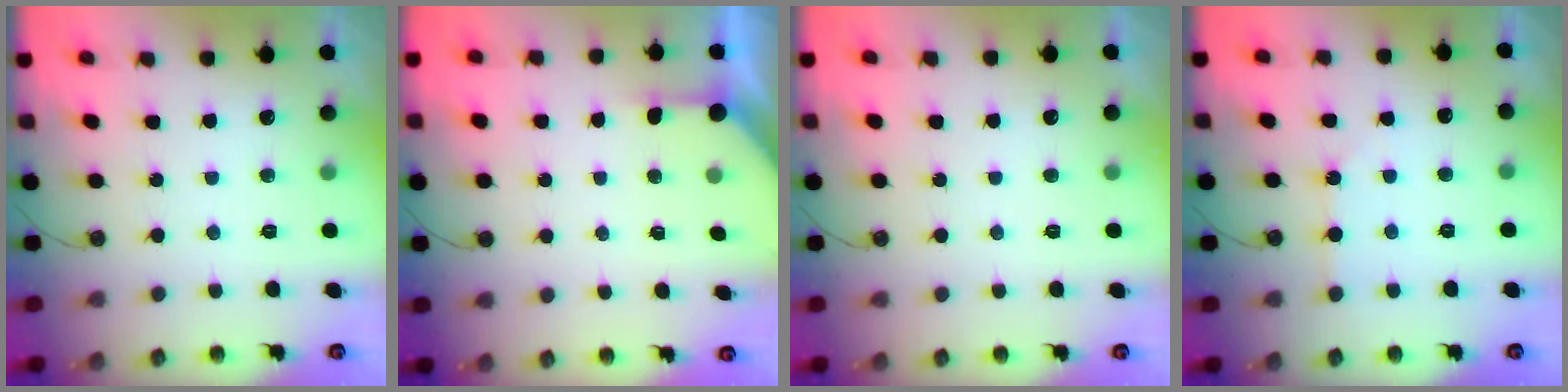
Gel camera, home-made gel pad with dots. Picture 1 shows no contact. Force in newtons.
{"total": 2.6, "press": 2.6, "slide": 0.4}
{"total": 0.0}
{"total": 2.3, "press": 2.3, "slide": 0.3}